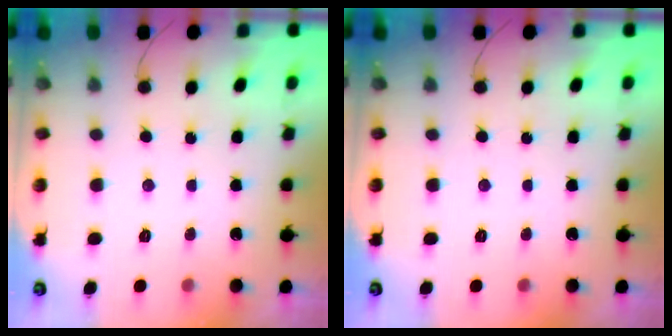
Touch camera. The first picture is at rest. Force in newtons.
{"total": 0.0}